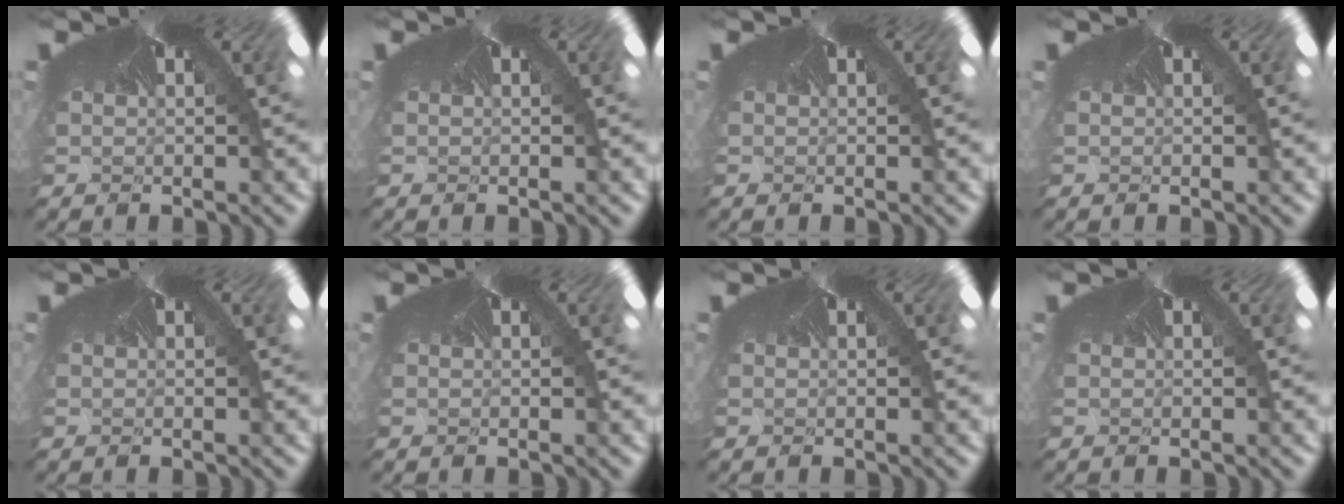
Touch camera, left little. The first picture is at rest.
{"total": 0.0}
{"total": 0.0}
{"total": 0.0}
{"total": 0.0}
{"total": 0.0}
{"total": 0.0}
{"total": 0.0}